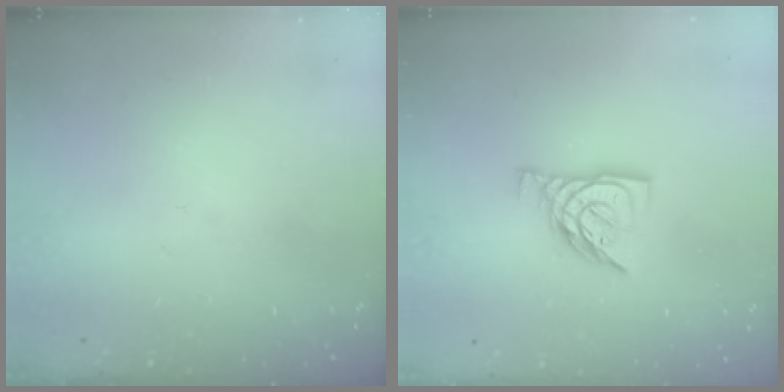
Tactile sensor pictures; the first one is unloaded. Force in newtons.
{"total": 9.2, "press": 9.1, "slide": 0.9}